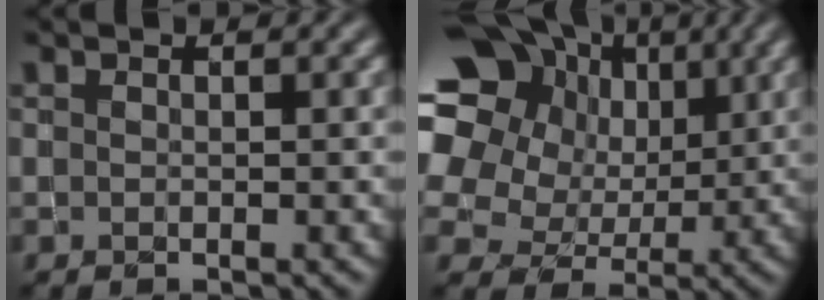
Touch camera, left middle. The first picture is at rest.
{"total": 19.4, "force": [6.6, 15.9, 8.9], "torque": [-0.214, 0.029, 0.105]}